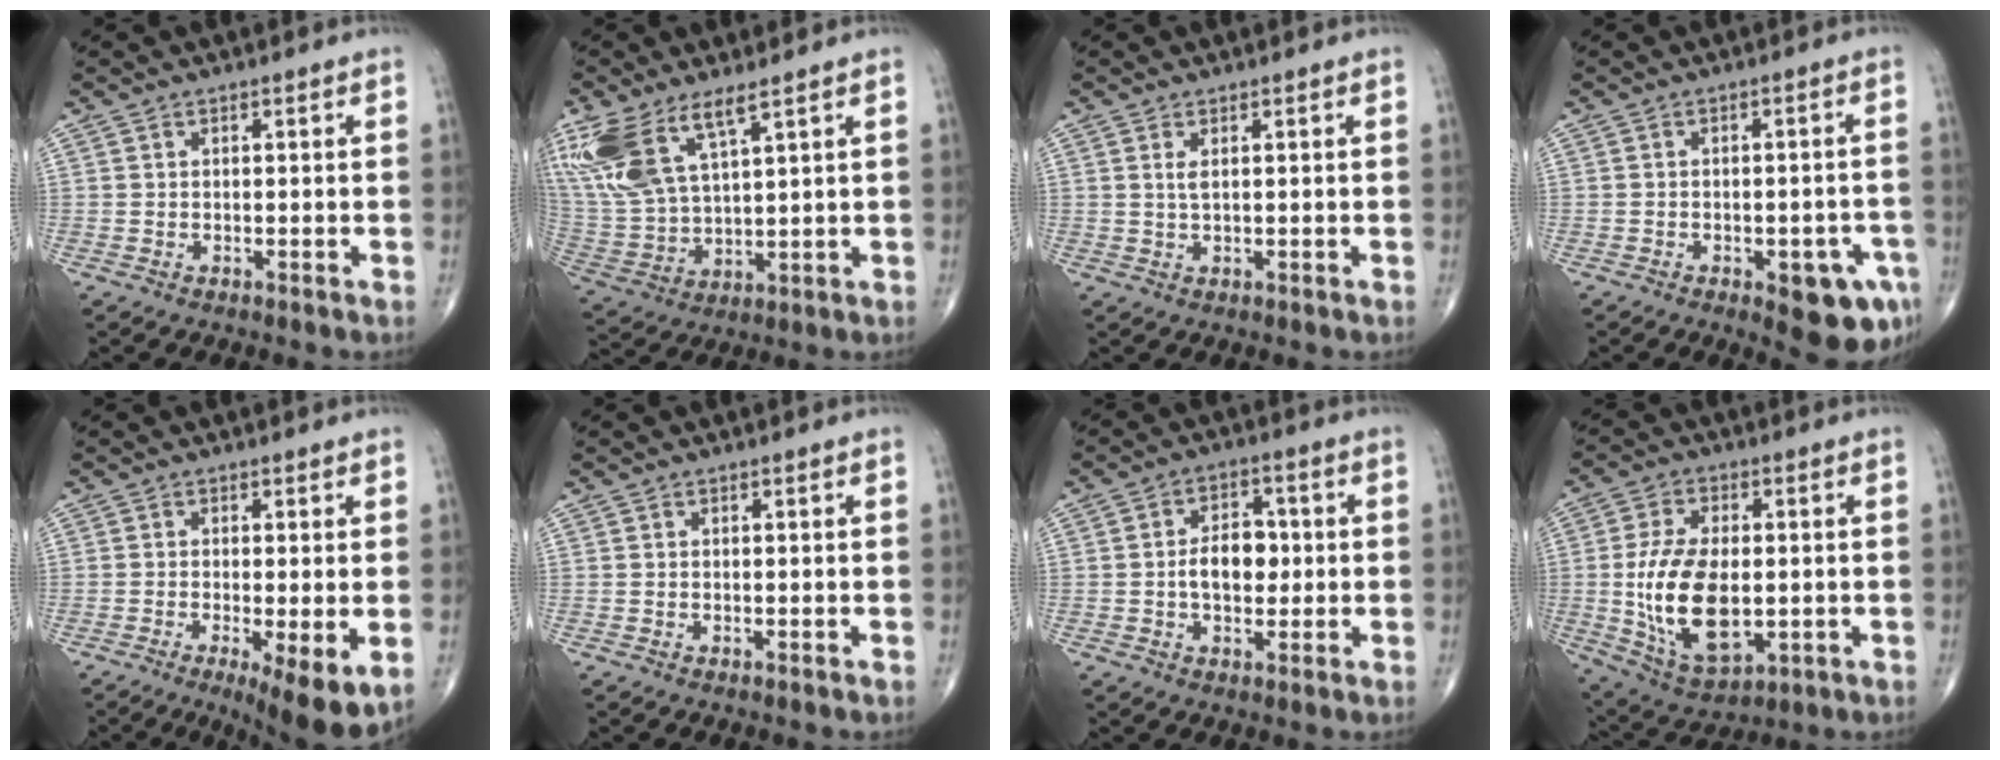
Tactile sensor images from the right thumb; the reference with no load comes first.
{"total": 14.9, "force": [8.6, 5.6, 10.9], "torque": [-0.243, -0.025, 0.185]}
{"total": 1.6, "force": [0.6, 0.5, 1.4], "torque": [-0.034, -0.002, 0.016]}
{"total": 10.0, "force": [-4.4, 3.9, 8.0], "torque": [-0.076, 0.017, -0.046]}
{"total": 9.5, "force": [-3.0, 2.5, 8.6], "torque": [-0.134, -0.022, -0.043]}
{"total": 0.0}
{"total": 7.8, "force": [-0.2, 5.0, 6.0], "torque": [-0.079, 0.013, -0.008]}
{"total": 17.0, "force": [-1.3, 9.3, 14.2], "torque": [-0.257, -0.007, -0.006]}